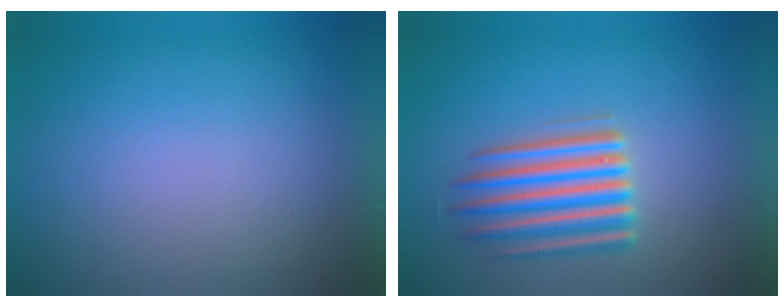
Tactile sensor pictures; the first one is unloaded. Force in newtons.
{"total": 5.8}